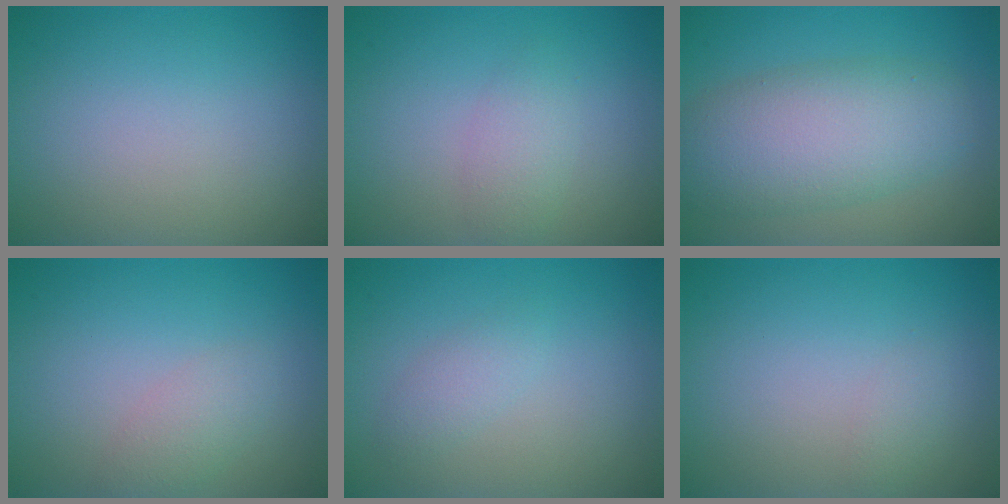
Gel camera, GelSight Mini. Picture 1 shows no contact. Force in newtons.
{"total": 1.9, "press": 1.9, "slide": 0.1}
{"total": 7.6, "press": 7.6, "slide": 0.2}
{"total": 1.8, "press": 1.8, "slide": 0.1}
{"total": 1.4, "press": 1.4, "slide": 0.1}
{"total": 0.8, "press": 0.8, "slide": 0.0}